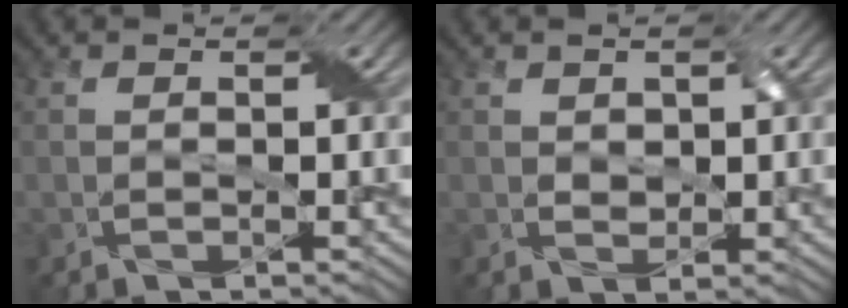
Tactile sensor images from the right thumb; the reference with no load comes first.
{"total": 1.4, "force": [0.7, 1.1, 0.4], "torque": [-0.013, -0.005, 0.015]}